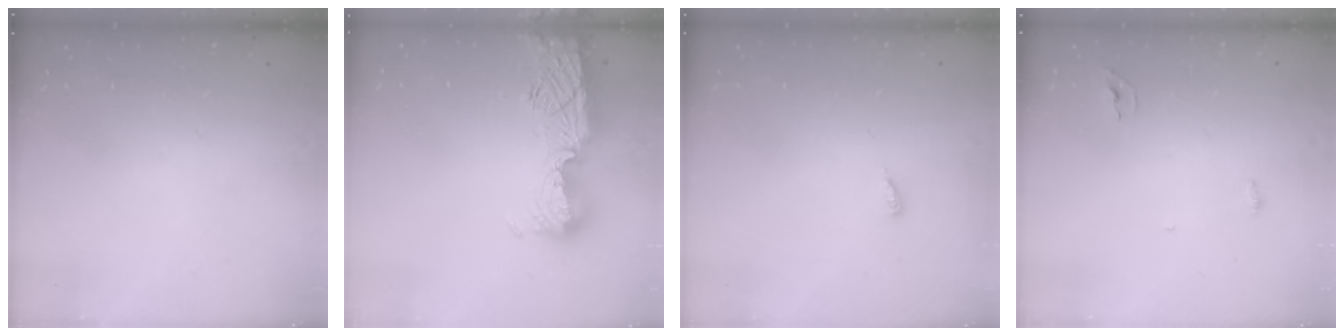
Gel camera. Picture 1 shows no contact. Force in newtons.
{"total": 12.9, "press": 12.8, "slide": 1.2}
{"total": 2.9, "press": 2.9, "slide": 0.2}
{"total": 5.6, "press": 3.9, "slide": 4.1}